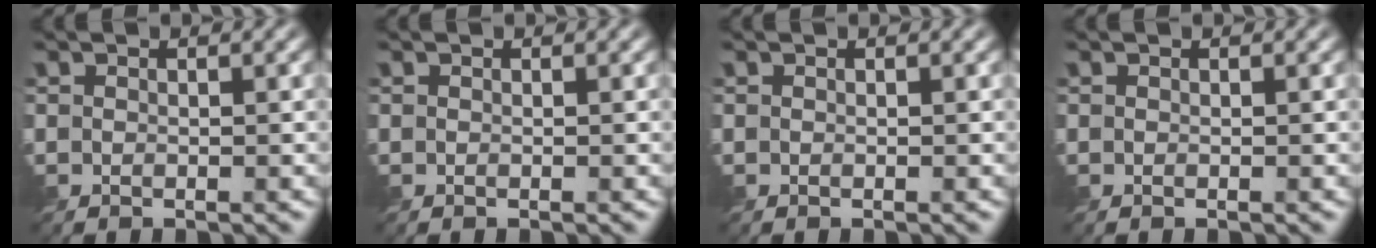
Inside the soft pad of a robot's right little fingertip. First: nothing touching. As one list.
[{"total": 0.0}, {"total": 0.0}, {"total": 0.0}]